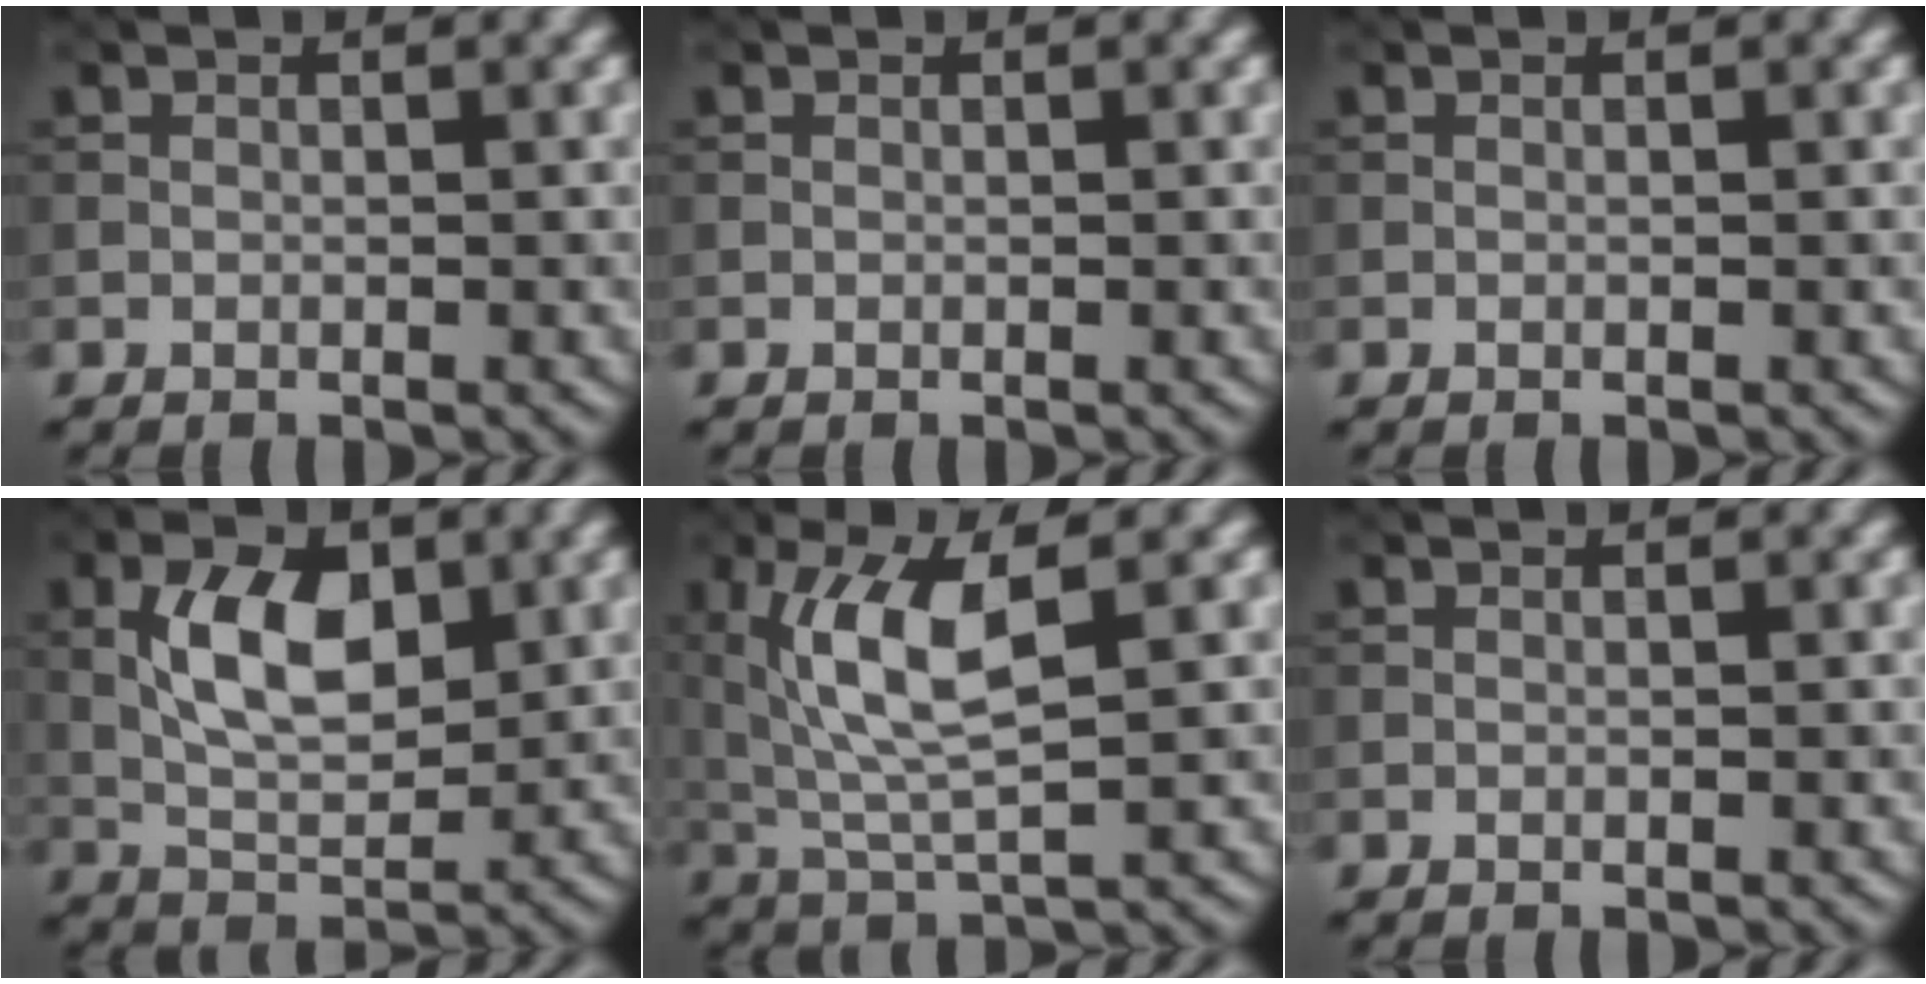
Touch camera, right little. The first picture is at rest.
{"total": 0.0}
{"total": 0.0}
{"total": 6.3, "force": [1.3, 3.3, 5.2], "torque": [-0.097, 0.003, 0.024]}
{"total": 7.2, "force": [1.8, 2.4, 6.5], "torque": [-0.139, 0.000, 0.037]}
{"total": 0.0}